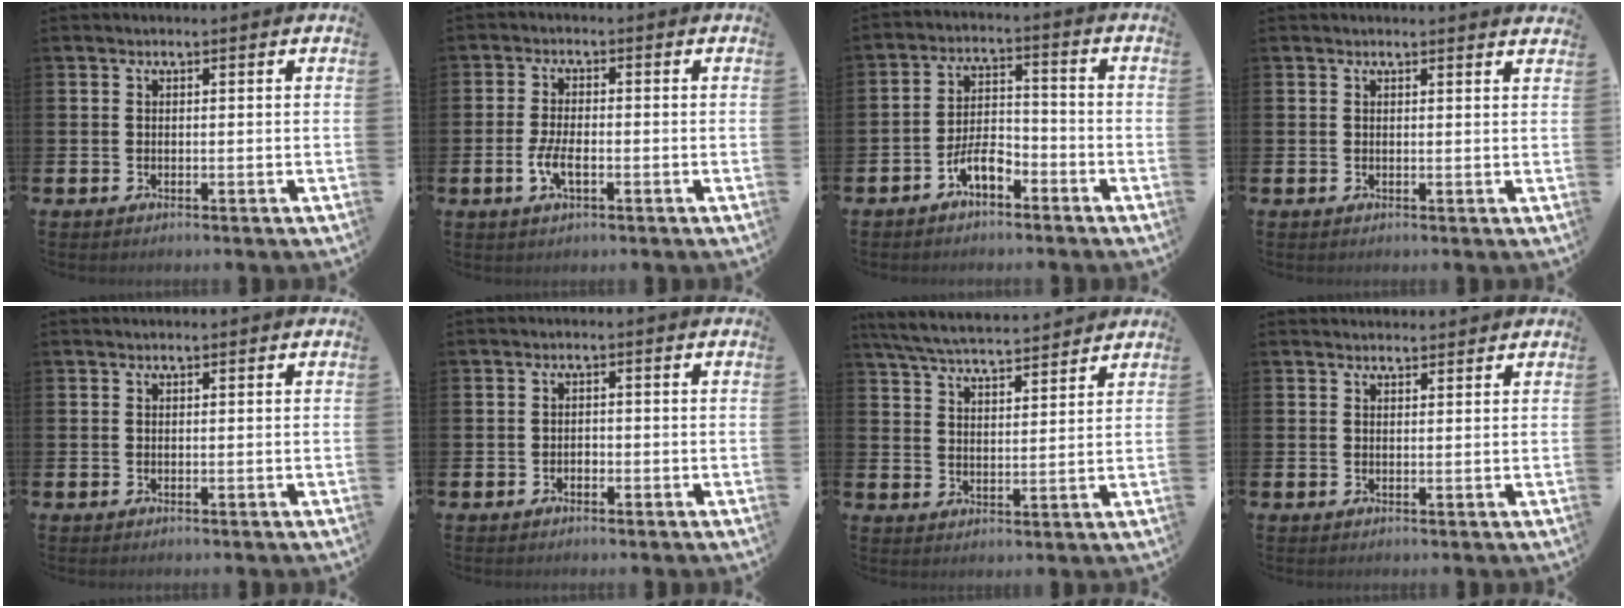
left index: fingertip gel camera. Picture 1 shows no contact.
{"total": 3.7, "force": [-1.1, 1.5, 3.2], "torque": [-0.061, 0.001, -0.021]}
{"total": 5.1, "force": [-3.3, 2.2, 3.3], "torque": [-0.060, 0.016, -0.065]}
{"total": 0.9, "force": [0.9, -0.1, 0.1], "torque": [0.012, -0.008, 0.014]}
{"total": 0.0}
{"total": 1.1, "force": [-0.6, 0.8, 0.3], "torque": [0.001, -0.002, -0.015]}
{"total": 6.1, "force": [5.9, 0.6, 1.4], "torque": [-0.047, -0.034, 0.106]}
{"total": 1.5, "force": [1.5, 0.4, 0.0], "torque": [0.011, -0.007, 0.024]}